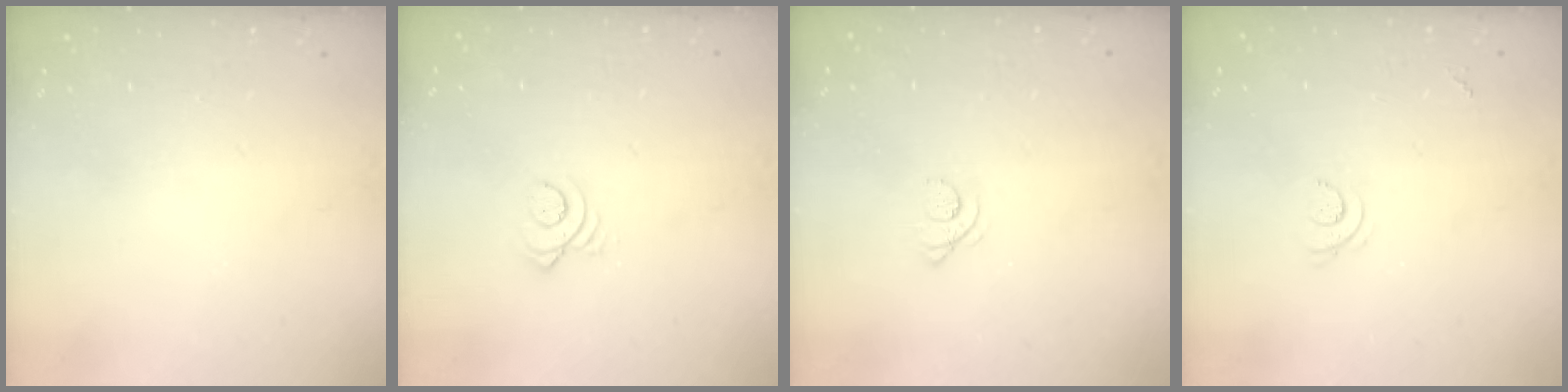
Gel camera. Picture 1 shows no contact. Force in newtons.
{"total": 3.3, "press": 3.3, "slide": 0.4}
{"total": 1.1, "press": 1.1, "slide": 0.1}
{"total": 3.7, "press": 3.6, "slide": 0.8}